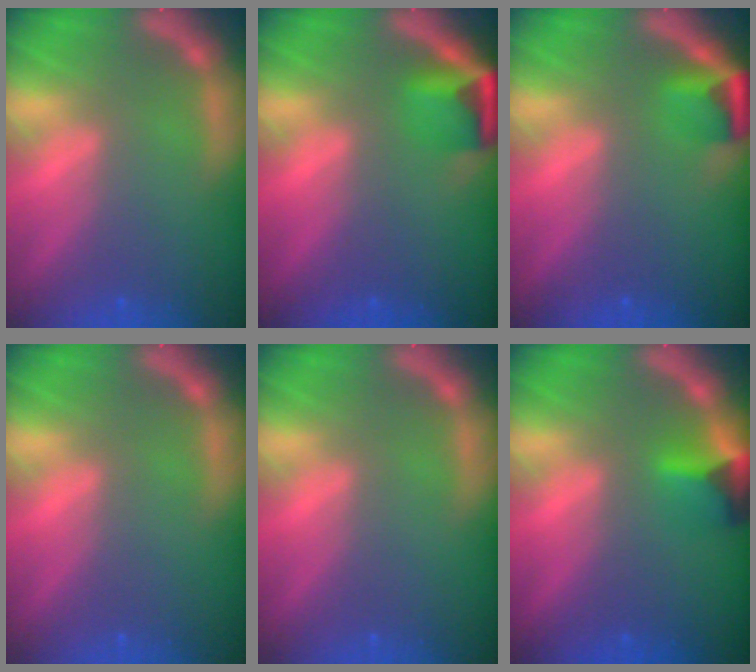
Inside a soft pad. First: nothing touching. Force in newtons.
{"total": 3.9}
{"total": 2.9}
{"total": 0.0}
{"total": 0.0}
{"total": 3.4}